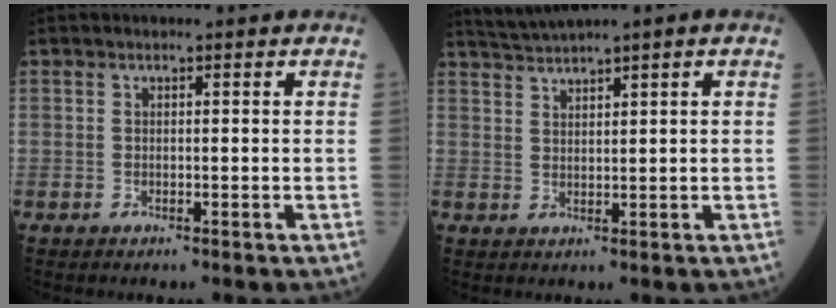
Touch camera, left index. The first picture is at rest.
{"total": 3.3, "force": [2.8, -0.7, 1.6], "torque": [-0.042, 0.016, 0.063]}